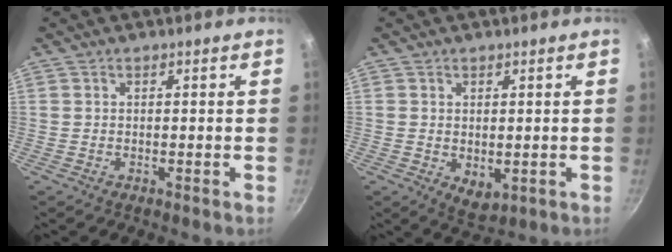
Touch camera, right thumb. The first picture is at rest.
{"total": 4.1, "force": [0.1, 2.7, 3.1], "torque": [-0.039, -0.016, 0.007]}